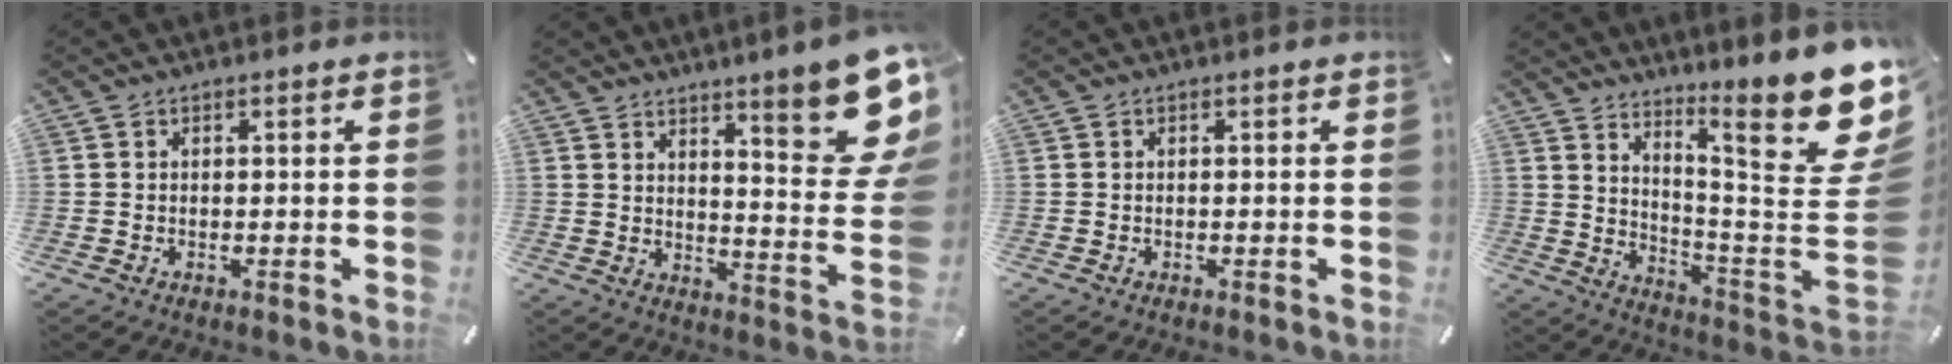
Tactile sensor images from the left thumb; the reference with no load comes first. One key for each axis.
{"total": 17.4, "fx": 10.8, "fy": 4.2, "fz": 13.1, "tx": -0.172, "ty": -0.090, "tz": 0.171}
{"total": 0.0}
{"total": 21.5, "fx": 13.3, "fy": 3.8, "fz": 16.5, "tx": -0.240, "ty": -0.110, "tz": 0.208}